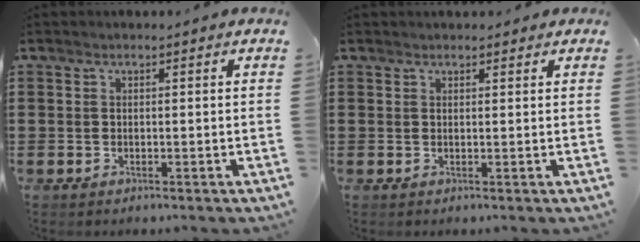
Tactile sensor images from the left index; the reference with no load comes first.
{"total": 1.1, "force": [1.1, 0.3, 0.2], "torque": [-0.007, 0.004, 0.020]}